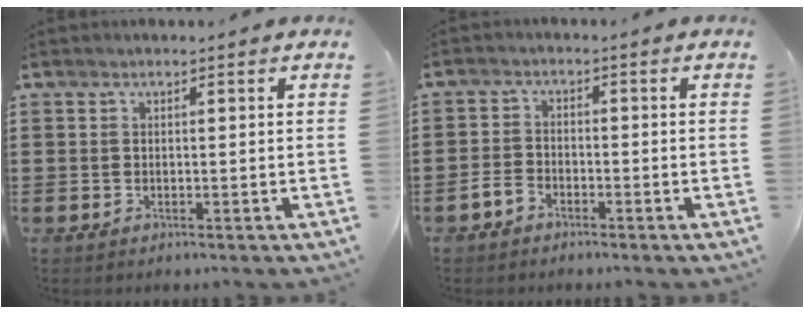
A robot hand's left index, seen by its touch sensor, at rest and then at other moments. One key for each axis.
{"total": 2.5, "fx": -2.0, "fy": 1.3, "fz": 0.7, "tx": -0.032, "ty": 0.003, "tz": -0.045}